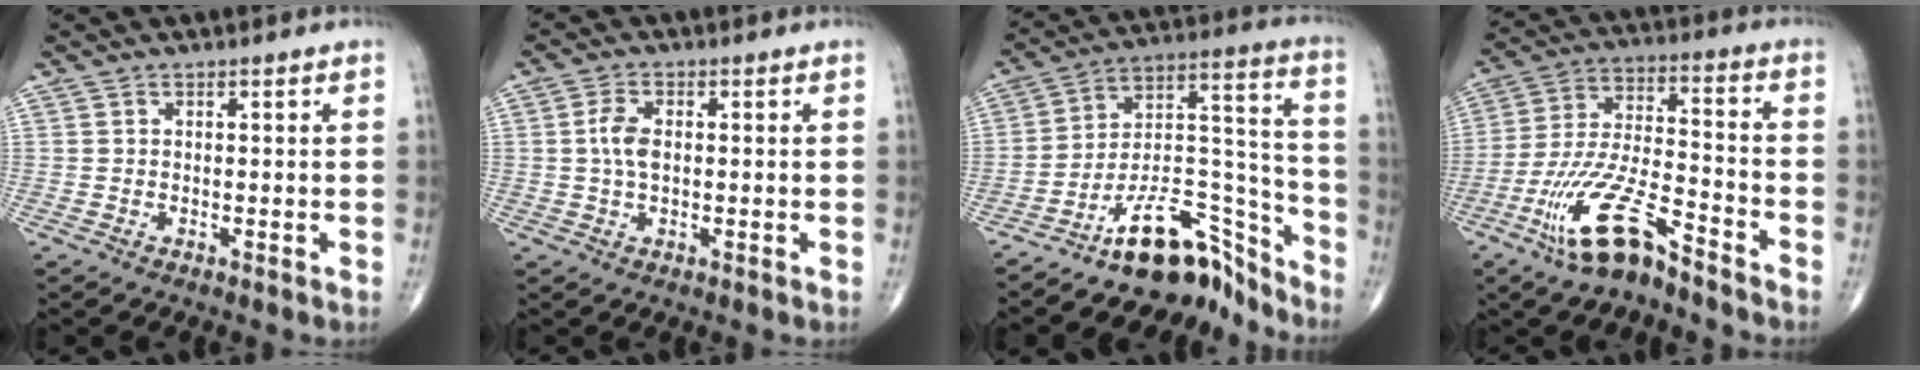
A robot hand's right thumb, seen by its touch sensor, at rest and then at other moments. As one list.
[{"total": 4.2, "force": [0.3, 2.3, 3.5], "torque": [-0.075, 0.002, 0.003]}, {"total": 16.4, "force": [-13.4, 6.2, 7.0], "torque": [-0.070, 0.144, -0.224]}, {"total": 15.0, "force": [-9.8, 4.1, 10.6], "torque": [-0.217, 0.062, -0.186]}]